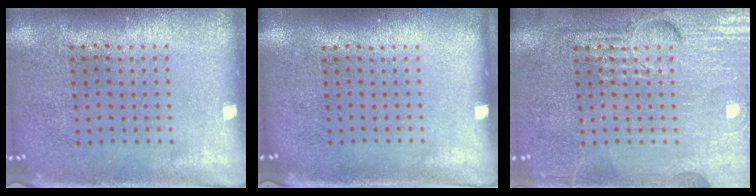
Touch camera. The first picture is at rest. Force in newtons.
{"total": 0.0}
{"total": 6.2, "press": 6.1, "slide": 0.8}